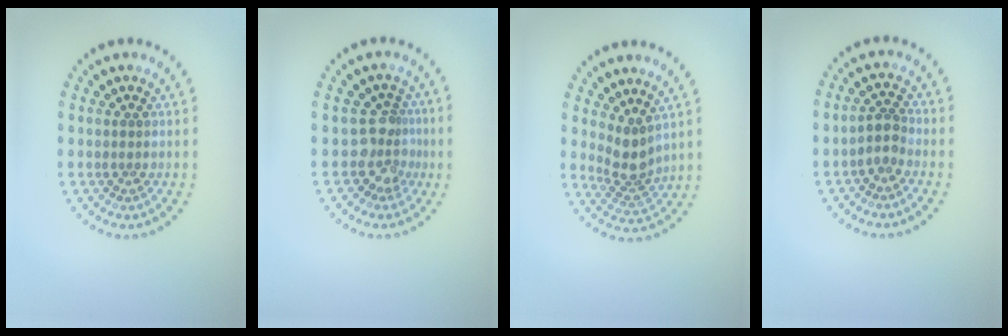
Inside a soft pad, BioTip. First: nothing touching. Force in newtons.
{"total": 2.6, "press": 1.9, "slide": 1.8}
{"total": 2.8, "press": 2.2, "slide": 1.8}
{"total": 1.9, "press": 1.5, "slide": 1.1}